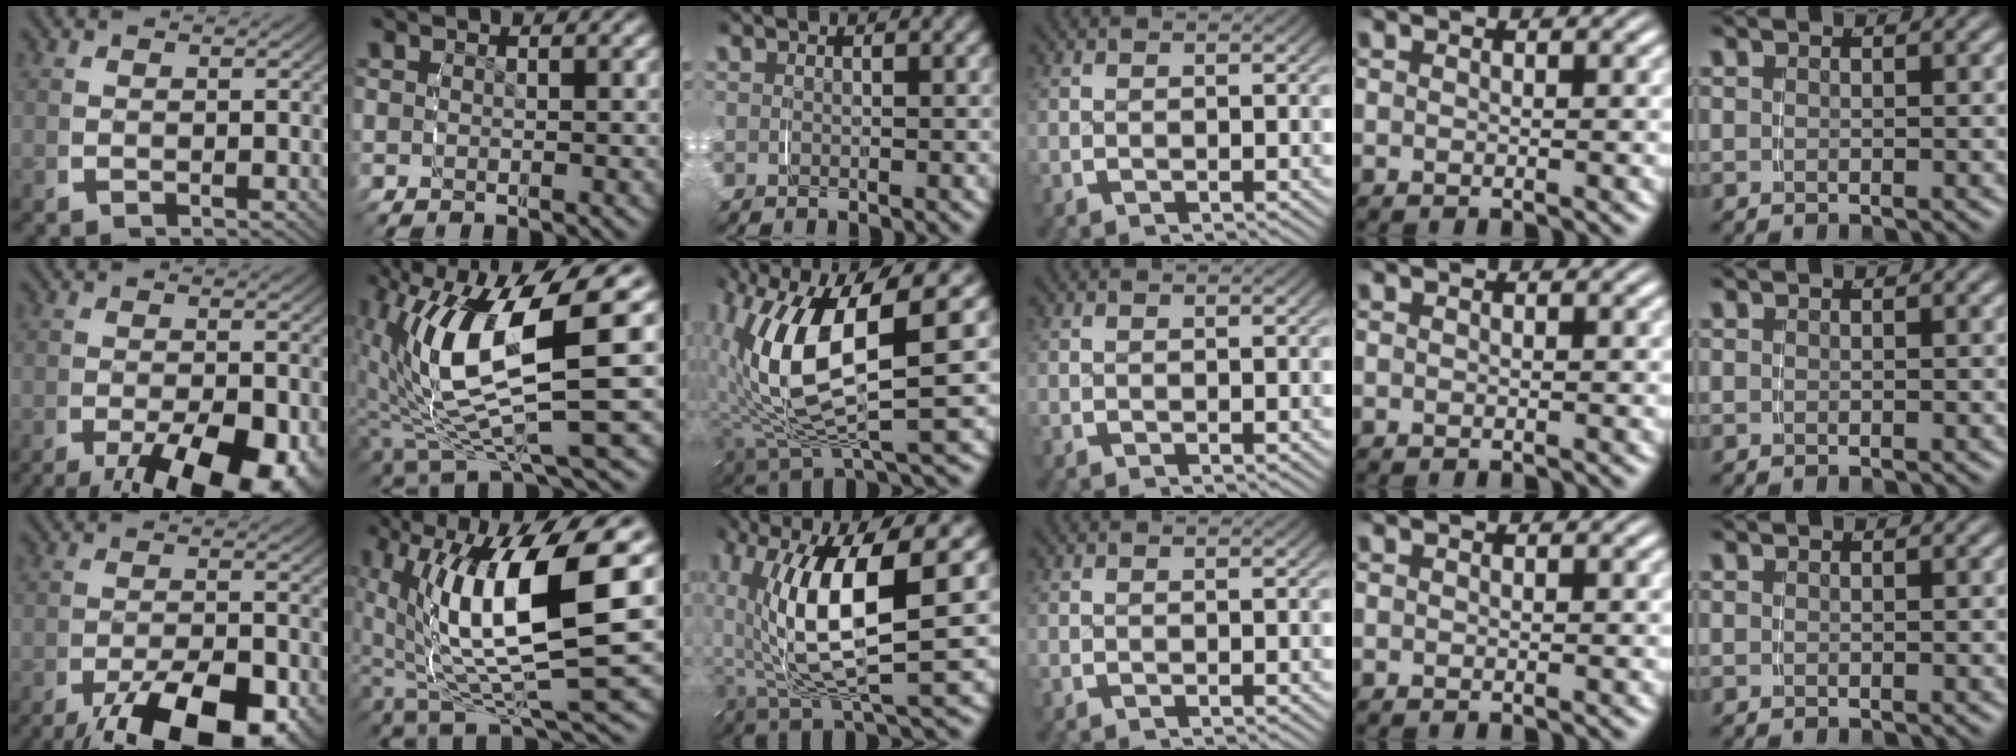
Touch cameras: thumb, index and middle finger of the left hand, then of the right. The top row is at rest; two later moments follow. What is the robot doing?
{"motion": "grasp_and_lifting", "object": "pencil case"}